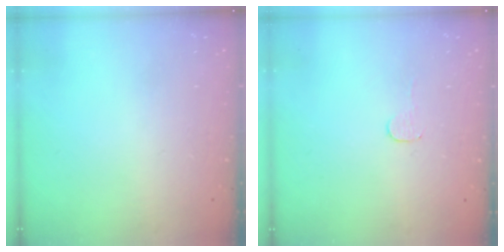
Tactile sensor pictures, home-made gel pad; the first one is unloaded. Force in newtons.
{"total": 2.8, "press": 2.8, "slide": 0.2}